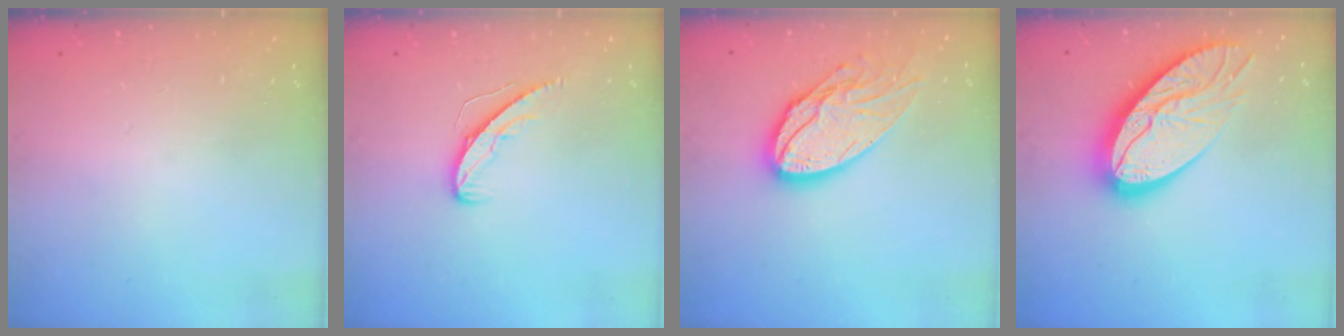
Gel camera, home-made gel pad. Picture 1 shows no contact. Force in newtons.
{"total": 5.8, "press": 5.7, "slide": 0.5}
{"total": 16.0, "press": 16.0, "slide": 1.6}
{"total": 17.7, "press": 17.7, "slide": 1.6}